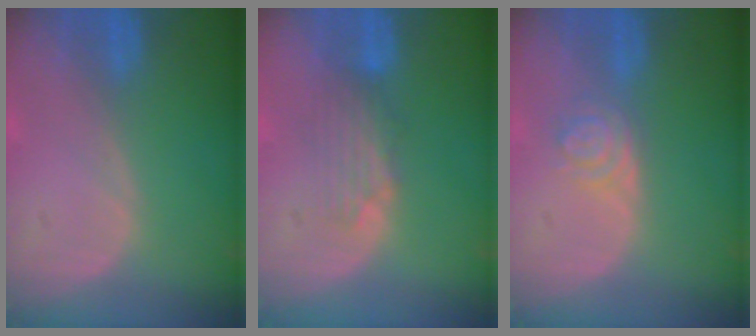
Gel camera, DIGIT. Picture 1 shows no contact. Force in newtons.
{"total": 4.2, "press": 3.8, "slide": 1.9}
{"total": 4.2, "press": 3.6, "slide": 2.1}